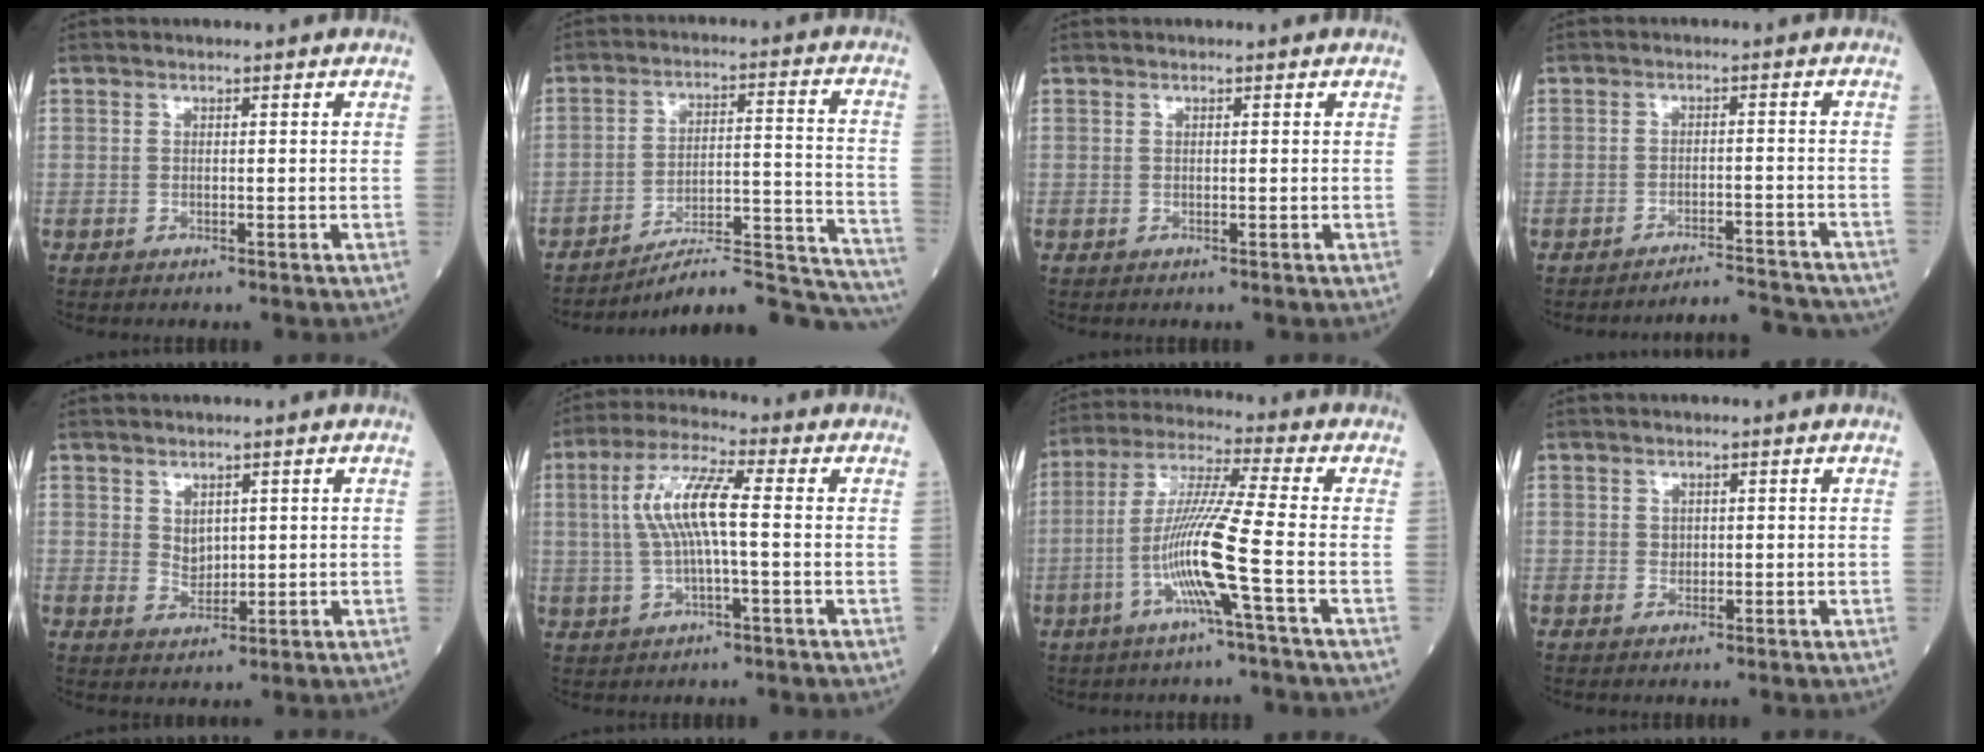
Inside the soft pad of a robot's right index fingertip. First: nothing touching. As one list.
[{"total": 21.1, "force": [-20.4, 0.4, 5.4], "torque": [-0.014, 0.031, -0.281]}, {"total": 0.0}, {"total": 6.9, "force": [-6.9, 0.2, -0.2], "torque": [0.012, 0.013, -0.094]}, {"total": 2.3, "force": [0.9, 1.7, 1.3], "torque": [-0.022, -0.002, 0.023]}, {"total": 8.7, "force": [0.7, 1.3, 8.6], "torque": [-0.179, 0.019, 0.010]}, {"total": 10.9, "force": [-3.5, -1.6, 10.1], "torque": [-0.202, -0.003, -0.074]}, {"total": 0.6, "force": [0.1, 0.6, 0.1], "torque": [0.005, 0.002, 0.001]}]